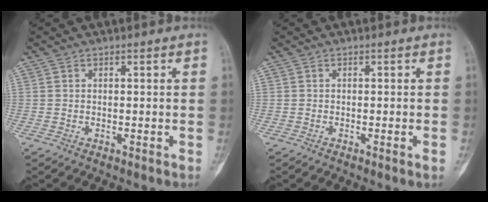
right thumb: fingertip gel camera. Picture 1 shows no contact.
{"total": 0.8, "force": [-0.3, -0.2, 0.7], "torque": [-0.013, -0.002, -0.004]}